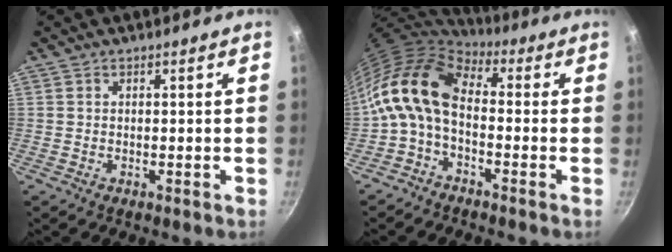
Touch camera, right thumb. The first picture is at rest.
{"total": 12.3, "force": [-0.8, 7.3, 9.9], "torque": [-0.188, 0.028, -0.034]}